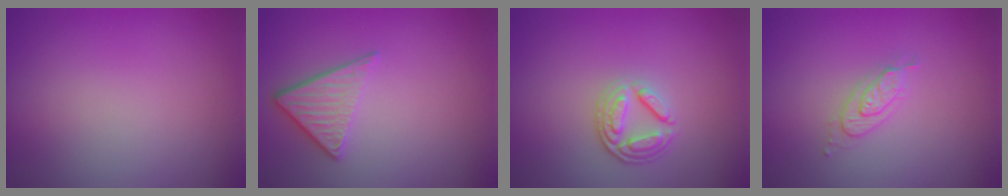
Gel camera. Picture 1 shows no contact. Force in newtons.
{"total": 3.7, "press": 2.8, "slide": 2.5}
{"total": 3.4, "press": 2.7, "slide": 2.0}
{"total": 2.2, "press": 2.2, "slide": 0.3}